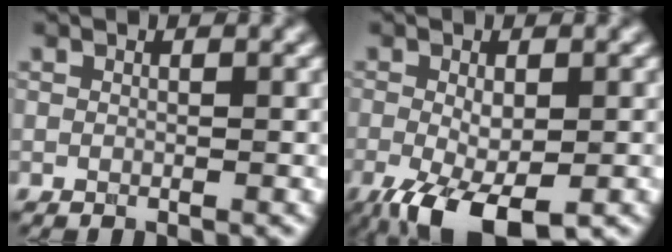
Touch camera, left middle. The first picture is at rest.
{"total": 6.2, "force": [-2.9, 2.7, 4.8], "torque": [-0.098, -0.017, -0.044]}